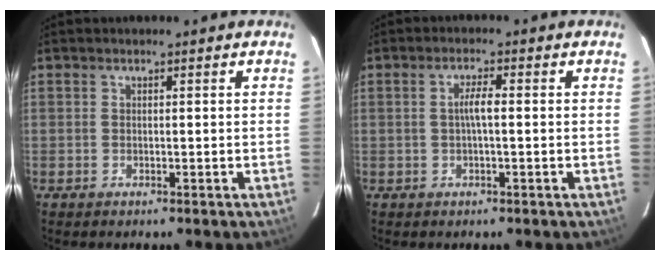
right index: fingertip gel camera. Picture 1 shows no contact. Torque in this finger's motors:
{"motor_torque": [0.25, -0.06, 0.31, 0.07]}